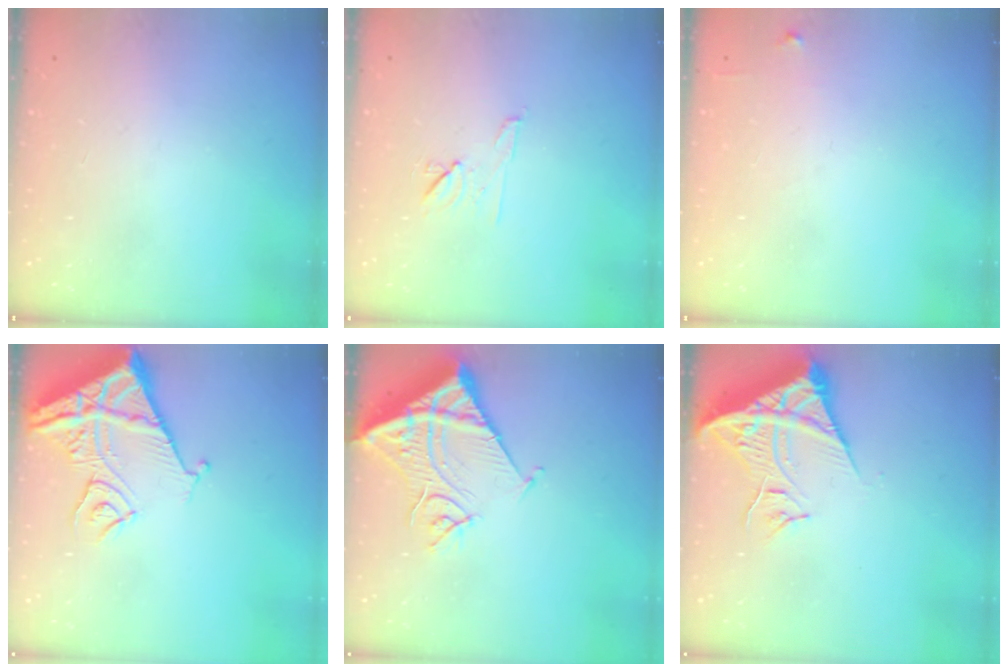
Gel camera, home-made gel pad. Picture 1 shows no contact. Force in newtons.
{"total": 7.0, "press": 6.9, "slide": 0.9}
{"total": 4.8, "press": 4.8, "slide": 0.7}
{"total": 13.5, "press": 13.5, "slide": 1.4}
{"total": 13.5, "press": 13.4, "slide": 1.8}
{"total": 13.5, "press": 13.4, "slide": 1.8}